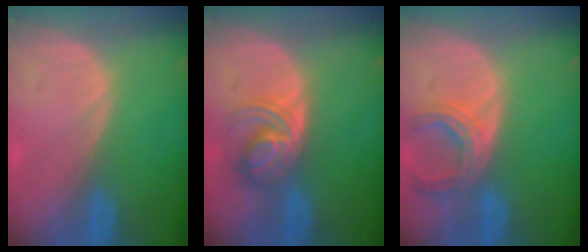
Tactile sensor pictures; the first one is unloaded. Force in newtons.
{"total": 5.6, "press": 5.5, "slide": 0.8}
{"total": 5.9, "press": 5.5, "slide": 2.2}